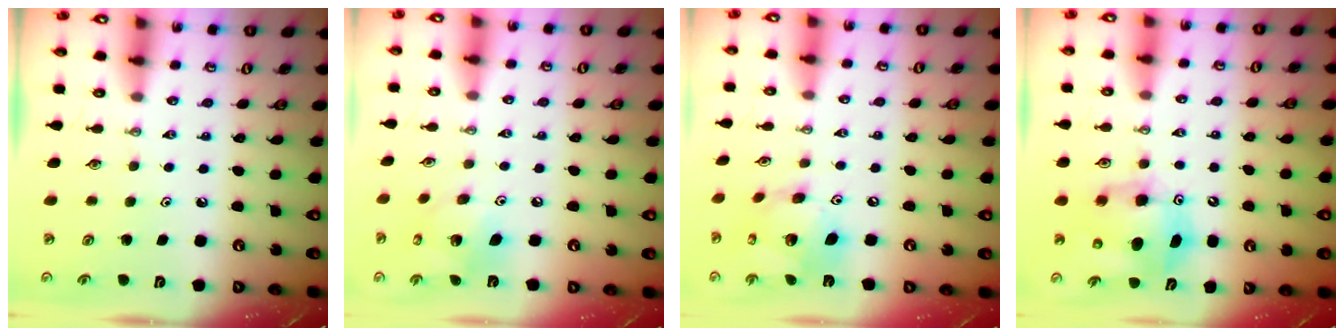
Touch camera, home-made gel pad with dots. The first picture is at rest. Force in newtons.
{"total": 11.2, "press": 11.1, "slide": 1.1}
{"total": 15.6, "press": 15.5, "slide": 1.6}
{"total": 8.7, "press": 8.4, "slide": 2.1}